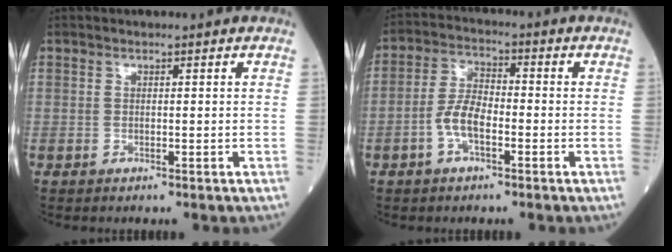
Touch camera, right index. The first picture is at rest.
{"total": 5.8, "force": [-2.0, 2.4, 4.9], "torque": [-0.104, 0.010, -0.043]}